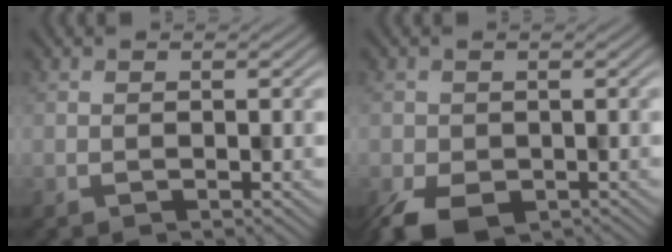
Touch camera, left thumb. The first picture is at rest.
{"total": 6.2, "force": [-3.7, 3.4, 3.7], "torque": [-0.074, -0.028, -0.054]}